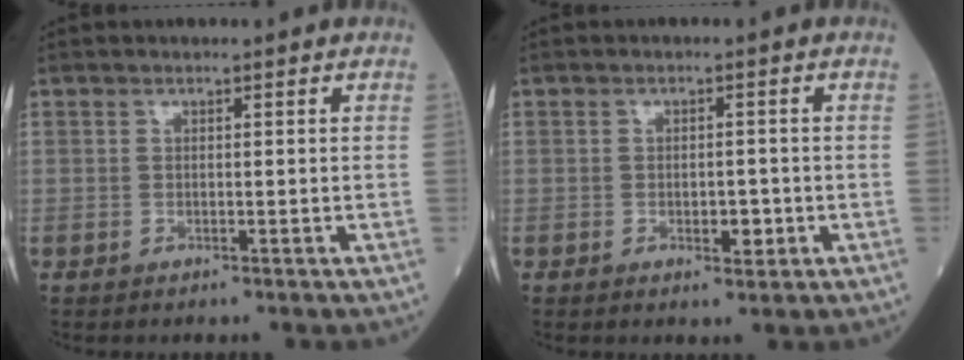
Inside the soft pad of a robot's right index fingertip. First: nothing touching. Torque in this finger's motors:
{"motor_torque": [-0.11, -0.07, 0.02, 0.00]}